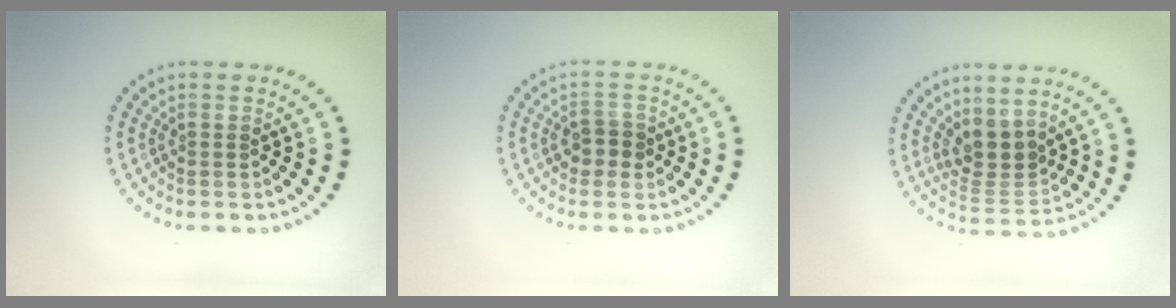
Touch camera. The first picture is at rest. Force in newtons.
{"total": 2.1, "press": 2.0, "slide": 0.4}
{"total": 3.5, "press": 2.9, "slide": 2.0}